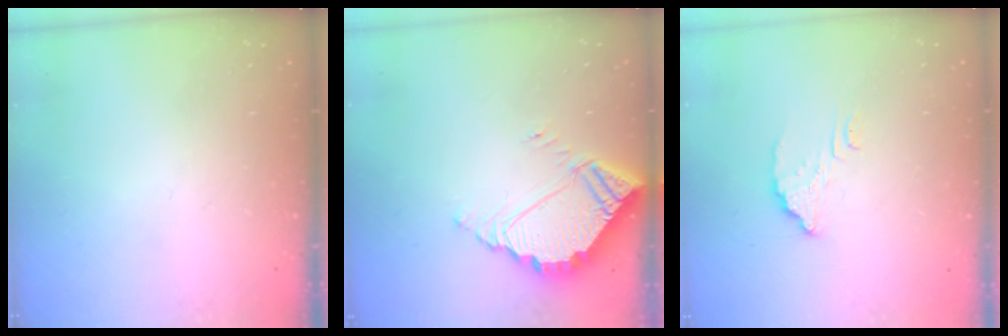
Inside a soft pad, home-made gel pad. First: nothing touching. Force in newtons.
{"total": 5.9, "press": 5.9, "slide": 0.4}
{"total": 4.8, "press": 4.8, "slide": 0.4}